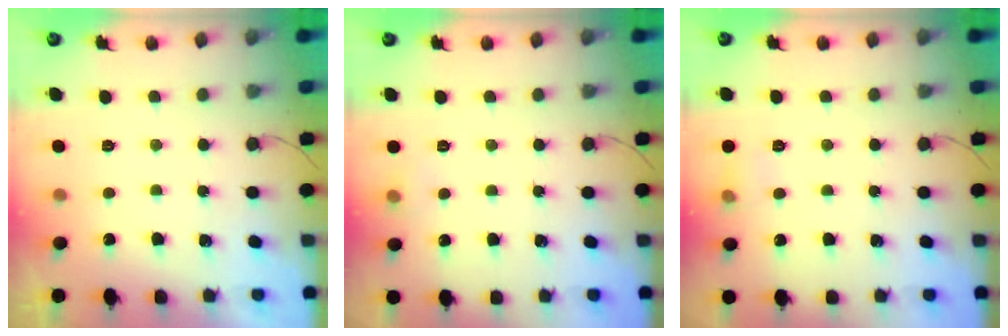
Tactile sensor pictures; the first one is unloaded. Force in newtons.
{"total": 3.7, "press": 3.5, "slide": 1.0}
{"total": 5.6, "press": 5.3, "slide": 1.8}